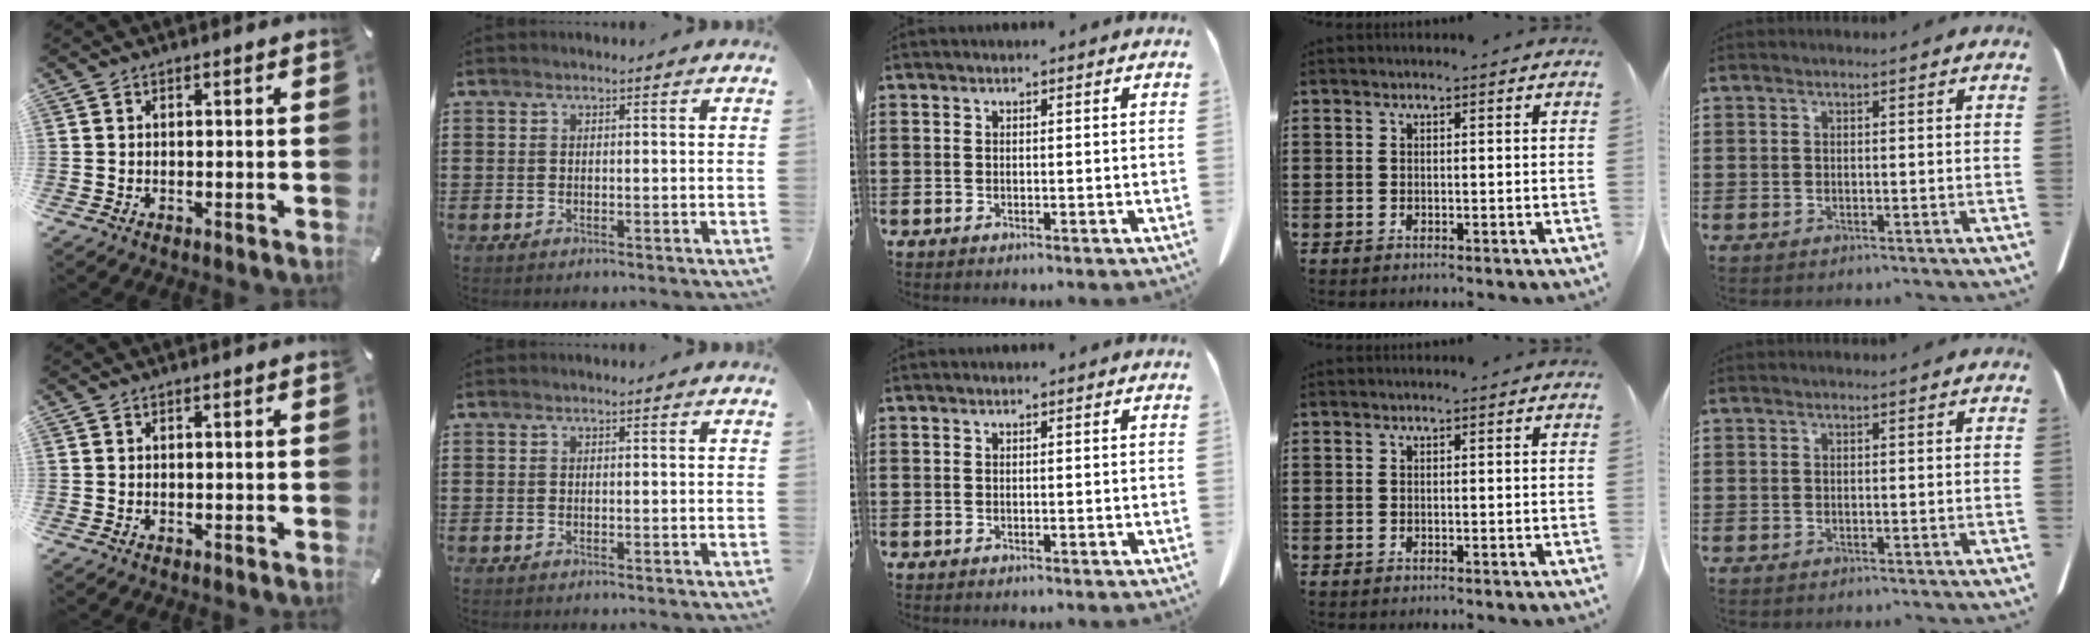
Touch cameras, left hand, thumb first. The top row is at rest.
{}